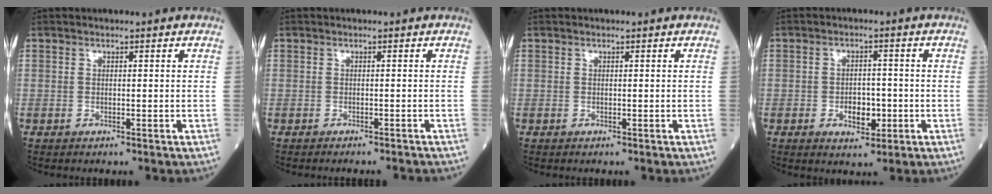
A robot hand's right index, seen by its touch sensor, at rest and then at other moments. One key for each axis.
{"total": 4.3, "fx": -4.1, "fy": 0.2, "fz": 1.3, "tx": -0.014, "ty": -0.016, "tz": -0.044}
{"total": 0.0}
{"total": 4.4, "fx": -1.4, "fy": 2.4, "fz": 3.4, "tx": -0.050, "ty": 0.002, "tz": -0.017}